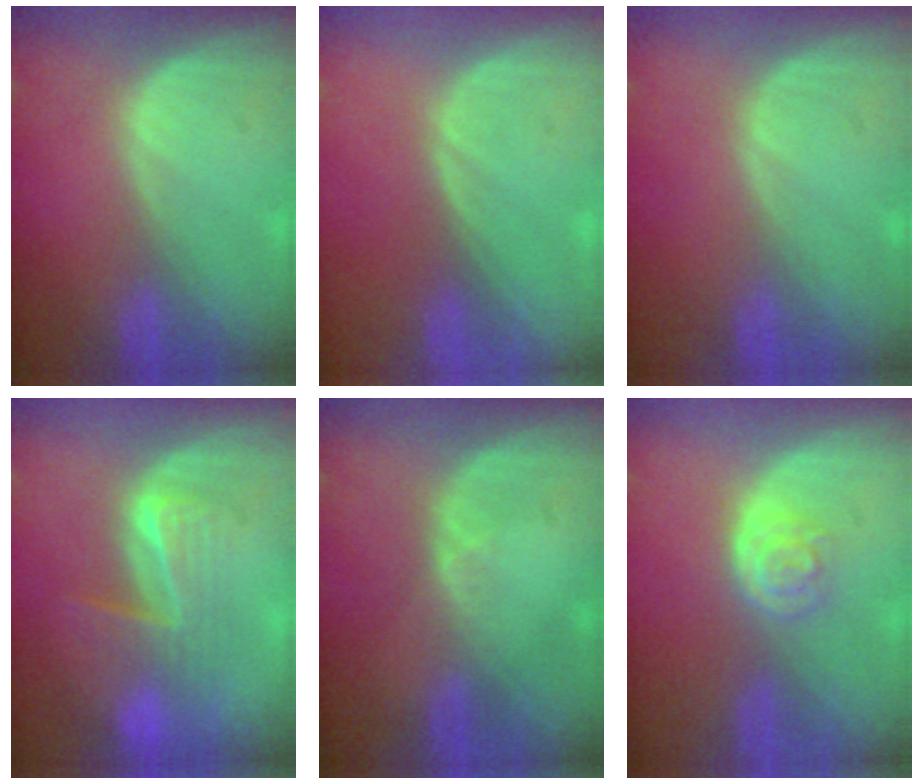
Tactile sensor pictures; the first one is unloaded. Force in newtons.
{"total": 0.0}
{"total": 0.0}
{"total": 6.8, "press": 6.6, "slide": 1.5}
{"total": 1.8, "press": 1.2, "slide": 1.3}
{"total": 3.4, "press": 3.3, "slide": 0.9}